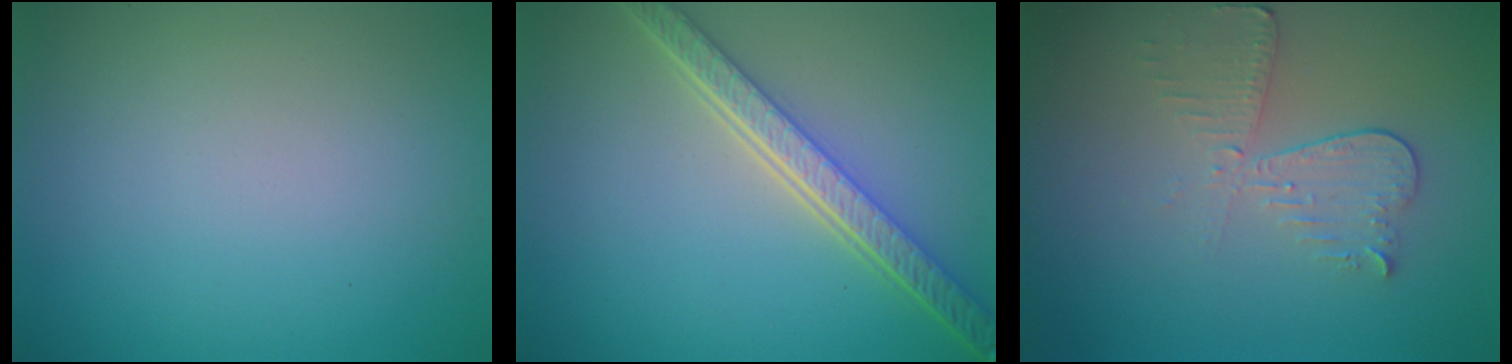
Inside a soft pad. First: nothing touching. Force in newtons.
{"total": 5.3, "press": 4.1, "slide": 3.3}
{"total": 3.0, "press": 2.7, "slide": 1.4}